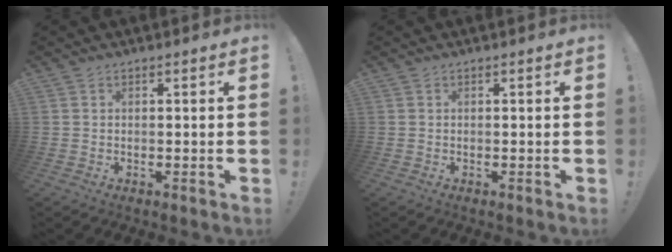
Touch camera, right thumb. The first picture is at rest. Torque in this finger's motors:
{"motor_torque": [0.00, 0.00, 0.00, 0.00, 0.00]}